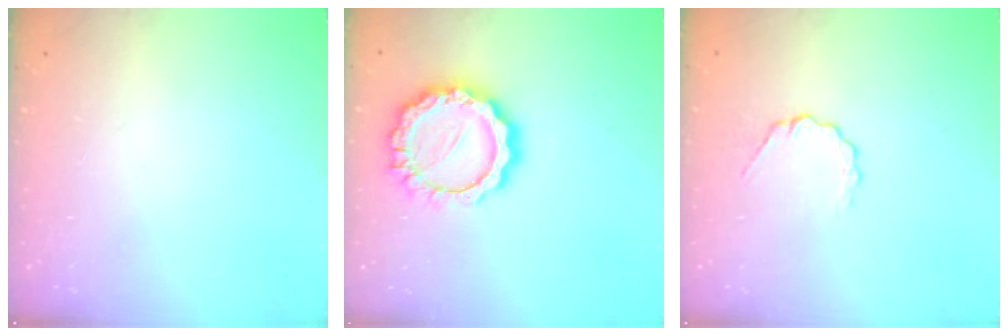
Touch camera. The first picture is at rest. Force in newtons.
{"total": 14.2, "press": 14.1, "slide": 1.1}
{"total": 4.3, "press": 4.3, "slide": 0.4}